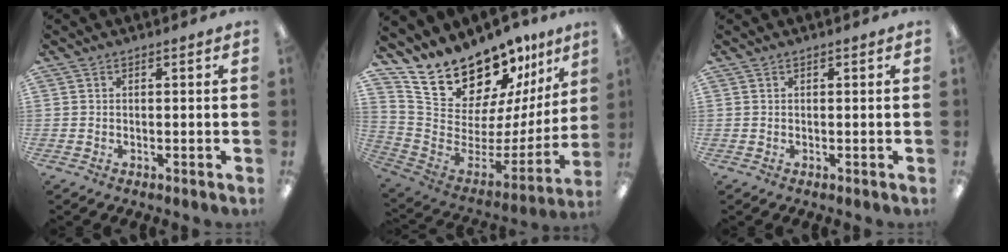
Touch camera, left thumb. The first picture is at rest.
{"total": 19.7, "force": [17.3, 7.7, 5.5], "torque": [-0.103, -0.149, 0.324]}
{"total": 0.0}